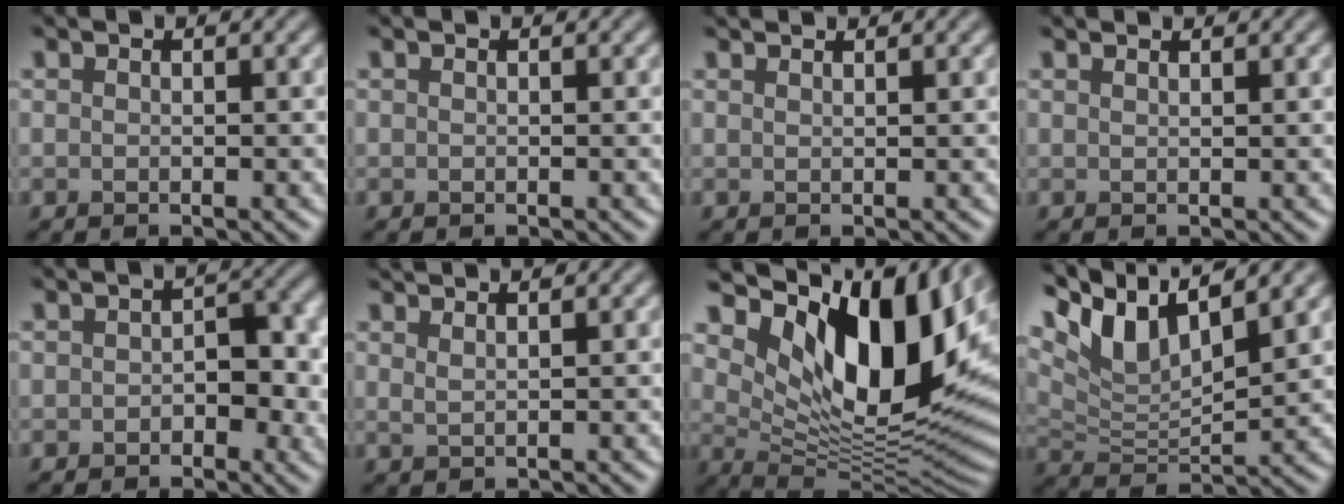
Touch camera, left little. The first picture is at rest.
{"total": 0.0}
{"total": 1.1, "force": [1.1, -0.2, 0.1], "torque": [-0.006, 0.005, 0.016]}
{"total": 0.7, "force": [0.6, -0.3, 0.0], "torque": [0.000, 0.002, 0.010]}
{"total": 3.8, "force": [-0.7, 2.4, 2.9], "torque": [-0.034, -0.005, -0.015]}
{"total": 1.4, "force": [1.2, 0.0, 0.7], "torque": [-0.016, 0.003, 0.022]}
{"total": 15.2, "force": [6.3, 7.4, 11.6], "torque": [-0.181, 0.007, 0.108]}
{"total": 8.3, "force": [5.2, 2.9, 5.8], "torque": [-0.115, 0.008, 0.095]}